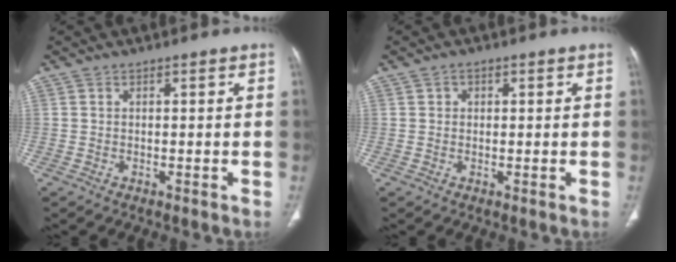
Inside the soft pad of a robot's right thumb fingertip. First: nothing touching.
{"total": 1.3, "force": [0.4, 1.1, 0.5], "torque": [0.000, 0.001, 0.004]}